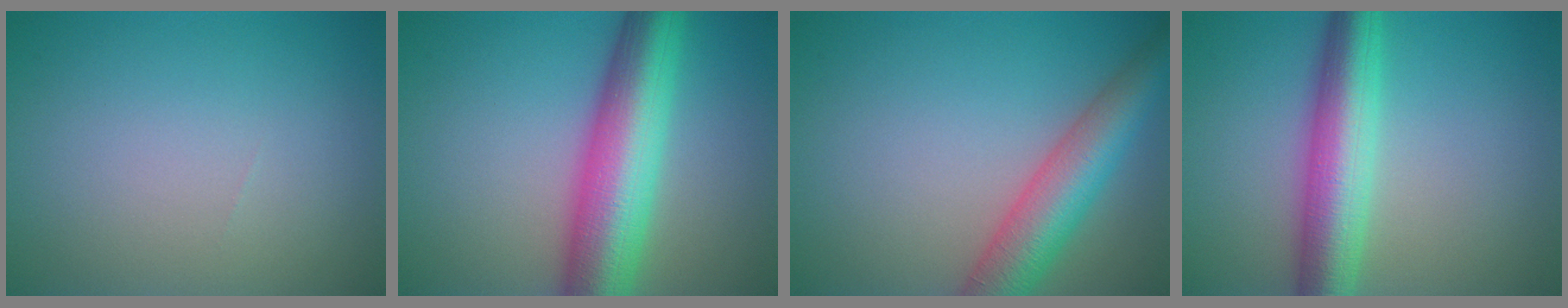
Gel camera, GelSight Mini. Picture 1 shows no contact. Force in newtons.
{"total": 10.1, "press": 10.1, "slide": 0.2}
{"total": 6.7, "press": 6.7, "slide": 0.3}
{"total": 7.0, "press": 7.0, "slide": 0.1}